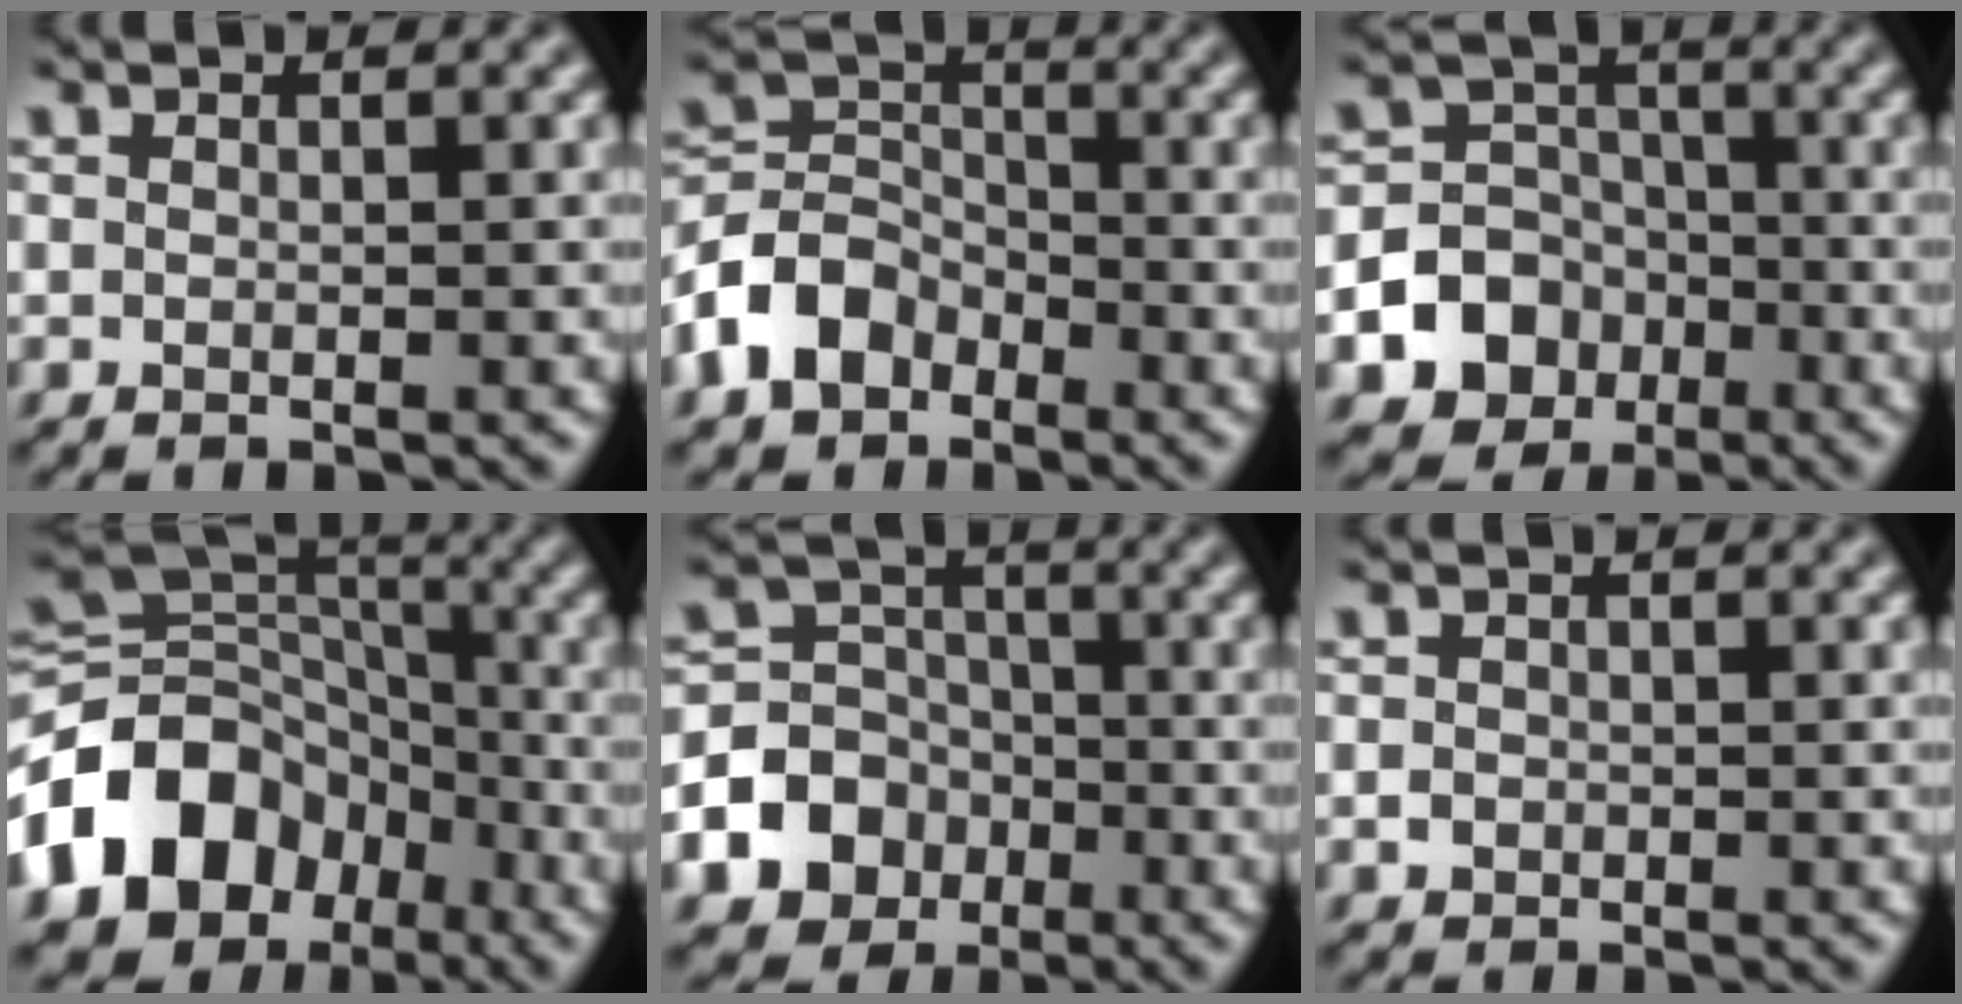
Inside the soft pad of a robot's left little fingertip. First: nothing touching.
{"total": 5.4, "force": [-3.1, 3.8, 2.2], "torque": [-0.045, 0.006, -0.074]}
{"total": 9.1, "force": [-4.1, 7.8, 2.3], "torque": [-0.028, -0.014, -0.096]}
{"total": 12.6, "force": [-5.3, 9.7, 6.0], "torque": [-0.132, 0.008, -0.107]}
{"total": 10.0, "force": [-4.5, 8.5, 2.5], "torque": [-0.046, -0.015, -0.098]}
{"total": 0.9, "force": [-0.4, 0.8, 0.2], "torque": [0.002, -0.003, -0.007]}